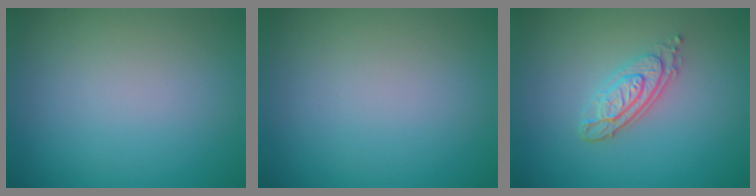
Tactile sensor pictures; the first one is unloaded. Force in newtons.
{"total": 0.0}
{"total": 3.4, "press": 2.8, "slide": 1.9}